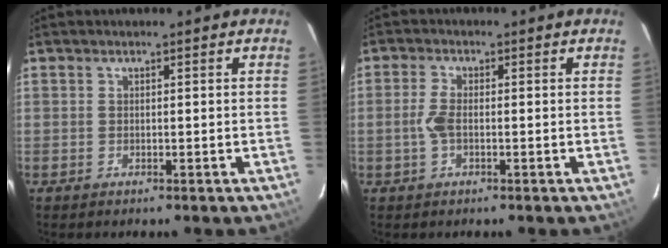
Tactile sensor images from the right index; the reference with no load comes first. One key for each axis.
{"total": 3.5, "fx": -0.6, "fy": 1.5, "fz": 3.1, "tx": -0.069, "ty": 0.002, "tz": -0.011}